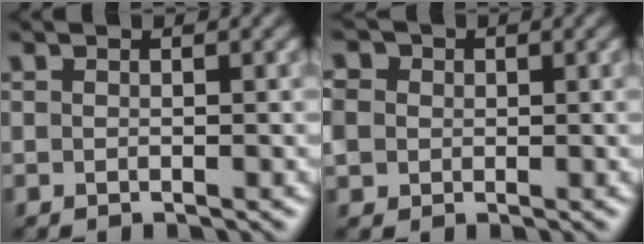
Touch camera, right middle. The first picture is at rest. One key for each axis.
{"total": 5.2, "fx": 0.6, "fy": 4.5, "fz": 2.5, "tx": -0.066, "ty": 0.022, "tz": -0.003}